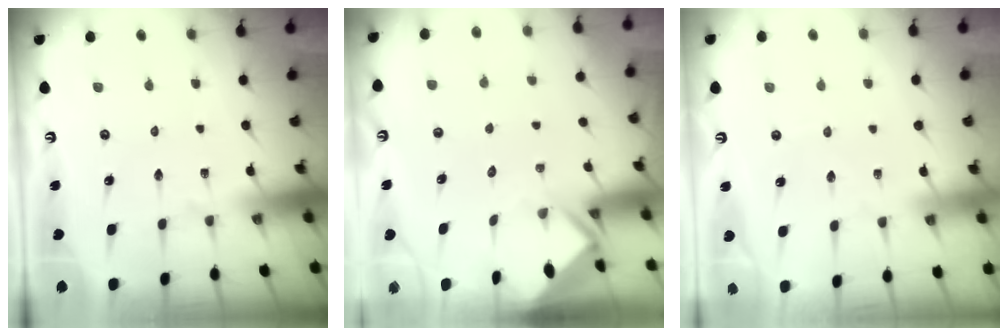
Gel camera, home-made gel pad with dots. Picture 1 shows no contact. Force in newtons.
{"total": 2.9, "press": 2.9, "slide": 0.3}
{"total": 2.0, "press": 2.0, "slide": 0.3}